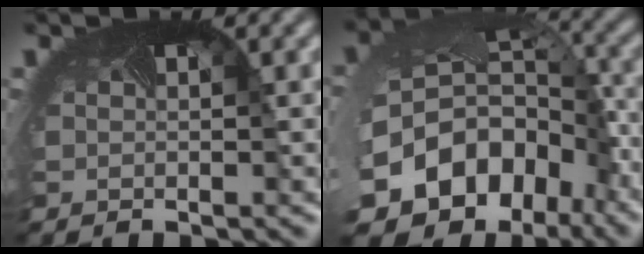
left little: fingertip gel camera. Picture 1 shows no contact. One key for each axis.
{"total": 18.2, "fx": -9.4, "fy": 13.8, "fz": 7.3, "tx": -0.166, "ty": -0.064, "tz": -0.123}